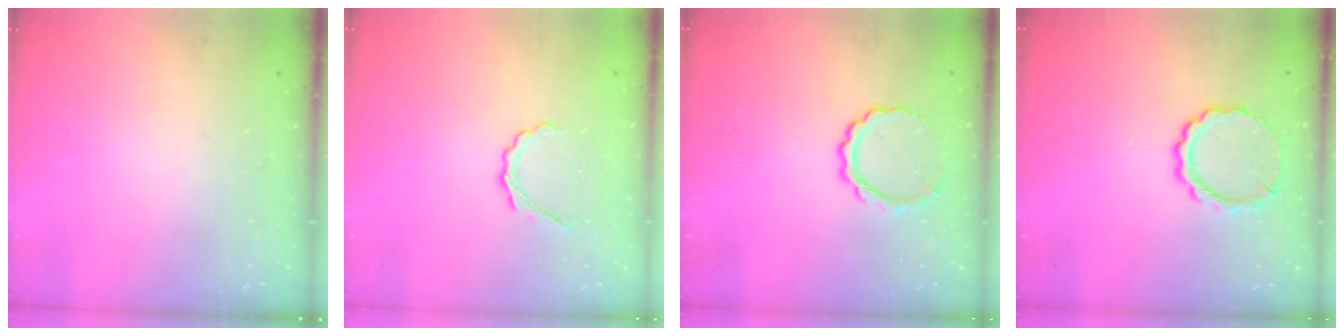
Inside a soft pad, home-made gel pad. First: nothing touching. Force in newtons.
{"total": 3.9, "press": 3.7, "slide": 1.3}
{"total": 6.9, "press": 6.9, "slide": 0.5}
{"total": 7.6, "press": 7.5, "slide": 0.5}